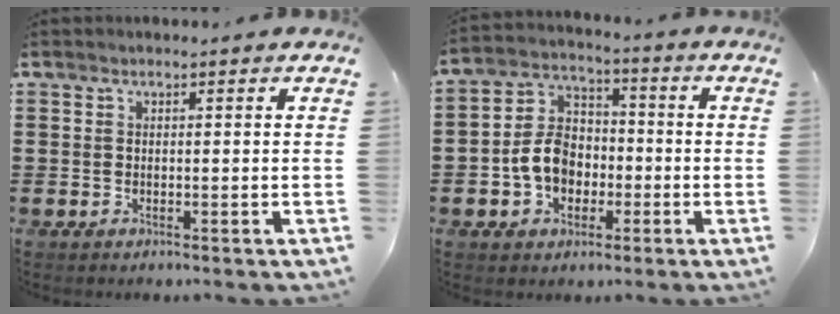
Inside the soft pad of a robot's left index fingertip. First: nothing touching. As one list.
[{"total": 7.6, "force": [-2.0, 5.9, 4.3], "torque": [-0.112, 0.014, -0.042]}]